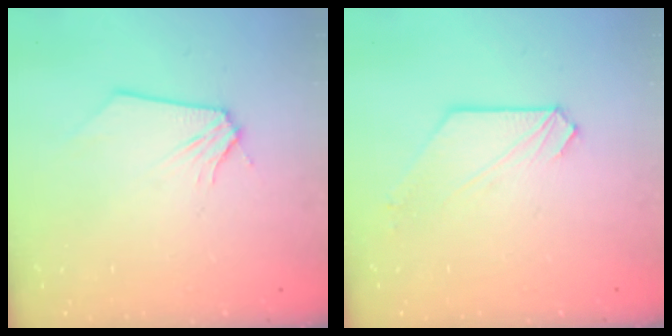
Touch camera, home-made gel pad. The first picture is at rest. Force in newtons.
{"total": 2.2, "press": 2.2, "slide": 0.3}